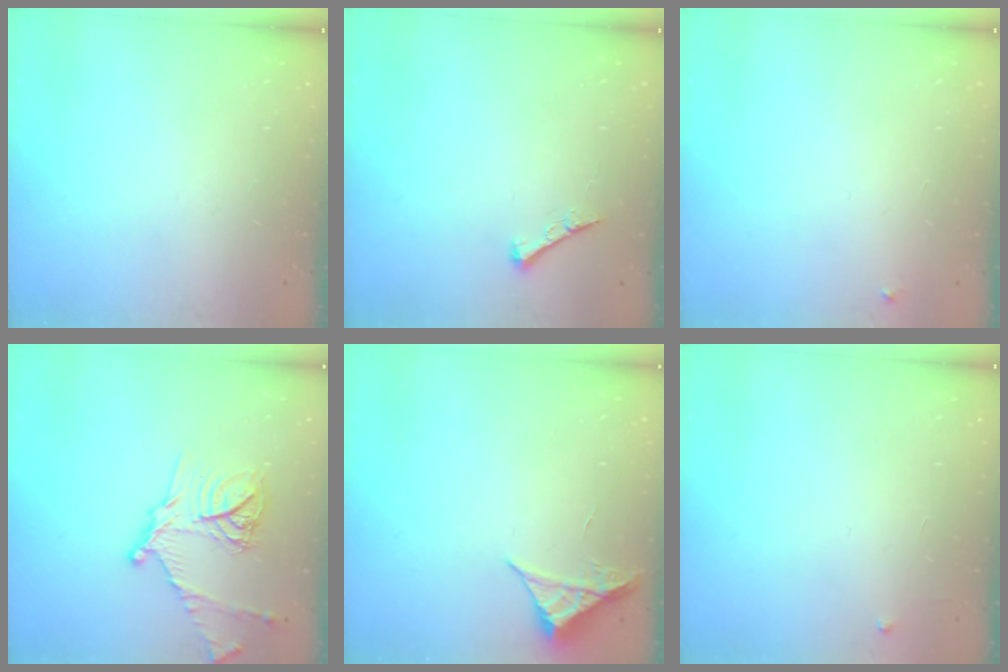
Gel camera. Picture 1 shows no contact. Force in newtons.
{"total": 3.9, "press": 3.9, "slide": 0.5}
{"total": 2.7, "press": 2.7, "slide": 0.2}
{"total": 15.4, "press": 15.4, "slide": 1.1}
{"total": 4.1, "press": 4.1, "slide": 0.5}
{"total": 2.6, "press": 2.6, "slide": 0.4}